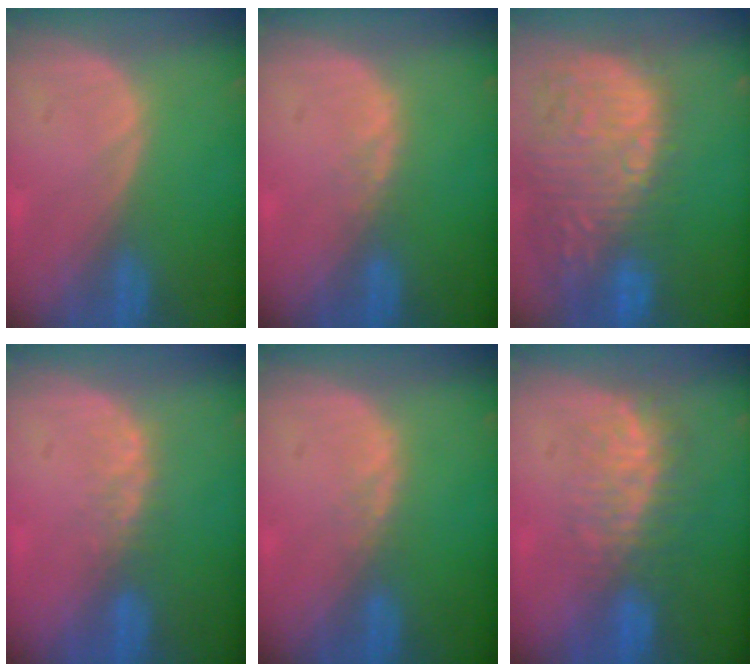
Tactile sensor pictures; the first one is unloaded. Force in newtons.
{"total": 1.0, "press": 1.0, "slide": 0.2}
{"total": 15.6, "press": 12.7, "slide": 9.0}
{"total": 2.8, "press": 2.4, "slide": 1.5}
{"total": 1.0, "press": 1.0, "slide": 0.2}
{"total": 8.0, "press": 7.4, "slide": 3.0}